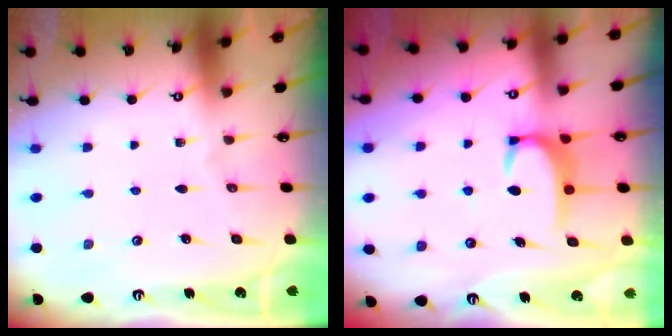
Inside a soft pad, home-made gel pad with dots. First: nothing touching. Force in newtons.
{"total": 3.5, "press": 3.4, "slide": 0.5}